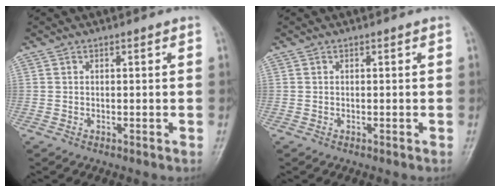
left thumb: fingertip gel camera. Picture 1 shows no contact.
{"total": 0.0}